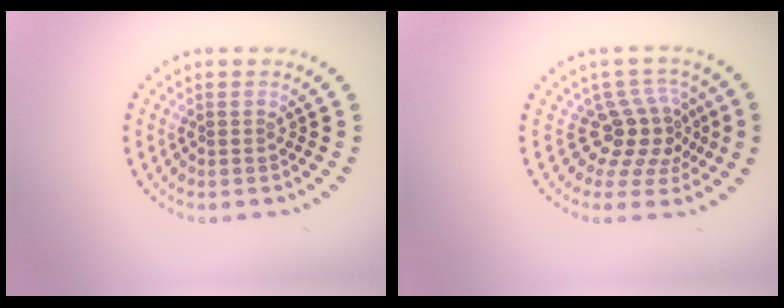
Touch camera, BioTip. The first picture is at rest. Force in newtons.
{"total": 3.9, "press": 2.9, "slide": 2.6}